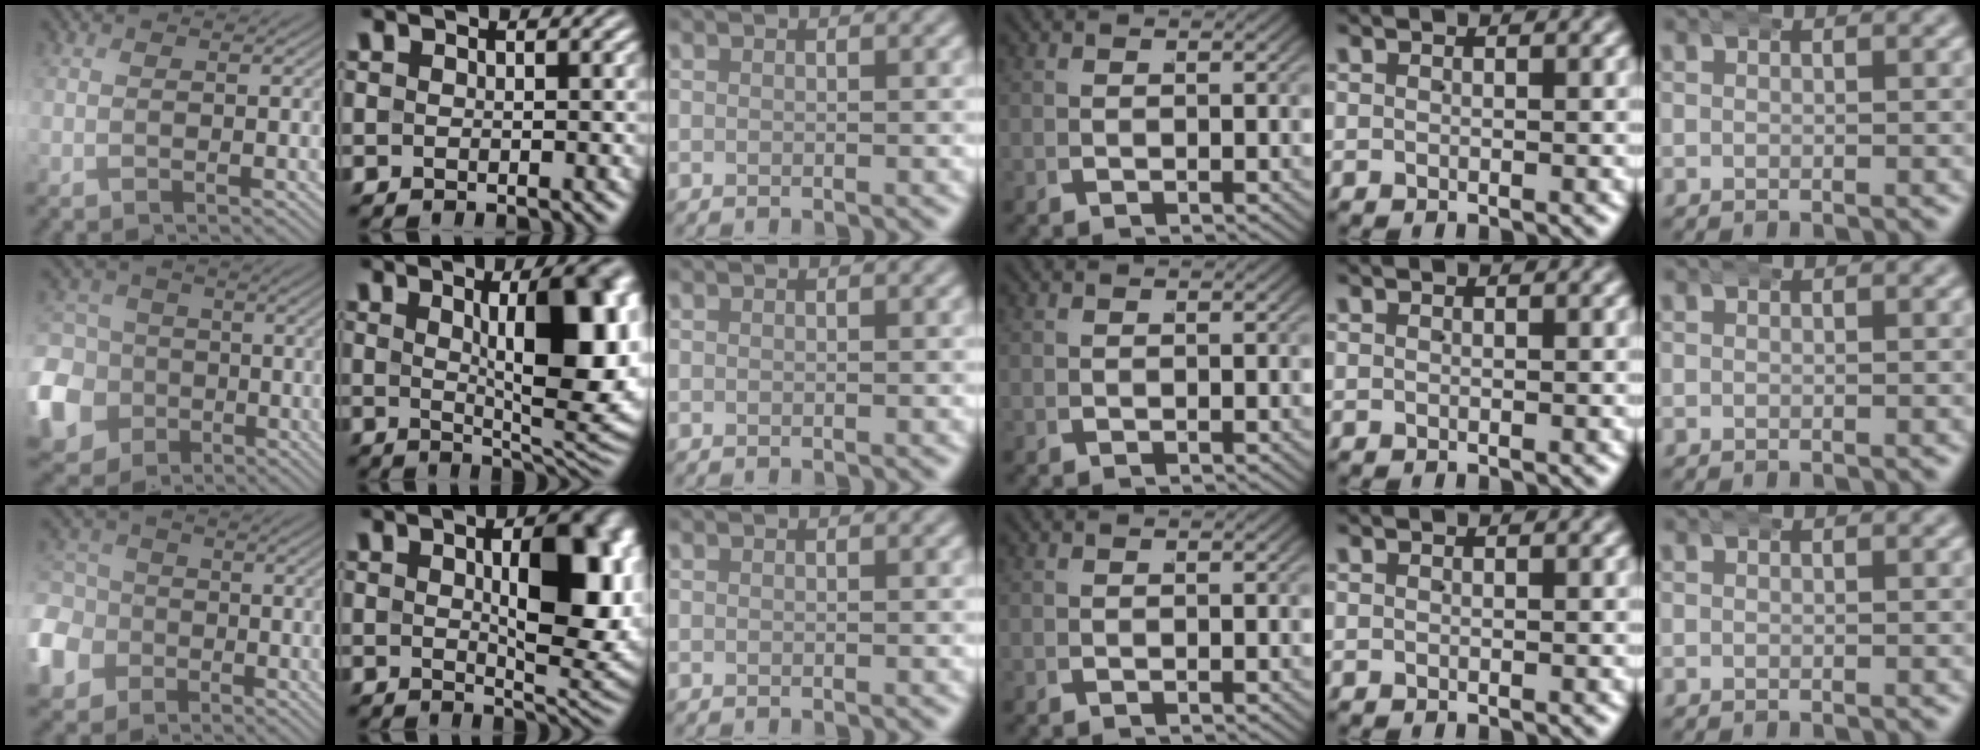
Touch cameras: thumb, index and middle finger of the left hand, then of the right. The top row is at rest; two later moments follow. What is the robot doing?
{"motion": "wrap", "object": "aluminum foil"}